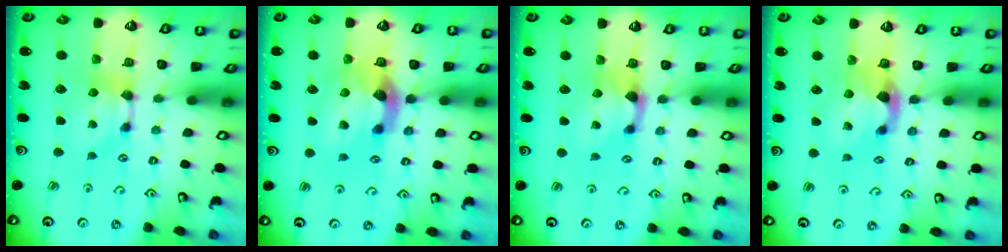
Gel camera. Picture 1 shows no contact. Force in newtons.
{"total": 5.1, "press": 4.8, "slide": 1.9}
{"total": 1.2, "press": 0.3, "slide": 1.2}
{"total": 2.3, "press": 1.9, "slide": 1.3}